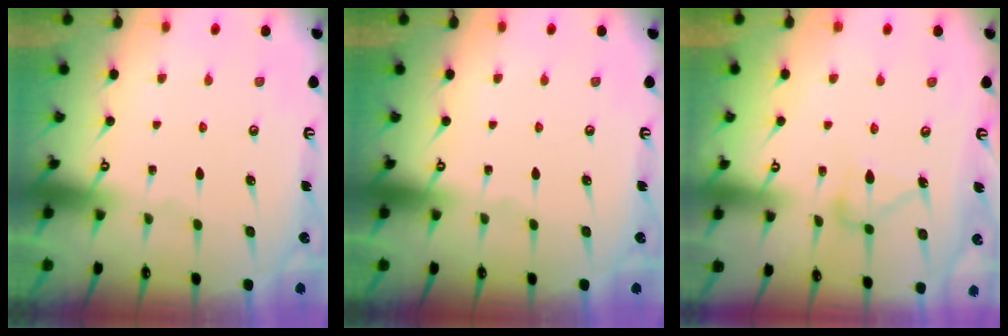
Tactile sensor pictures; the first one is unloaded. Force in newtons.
{"total": 0.0}
{"total": 12.3, "press": 12.3, "slide": 0.6}